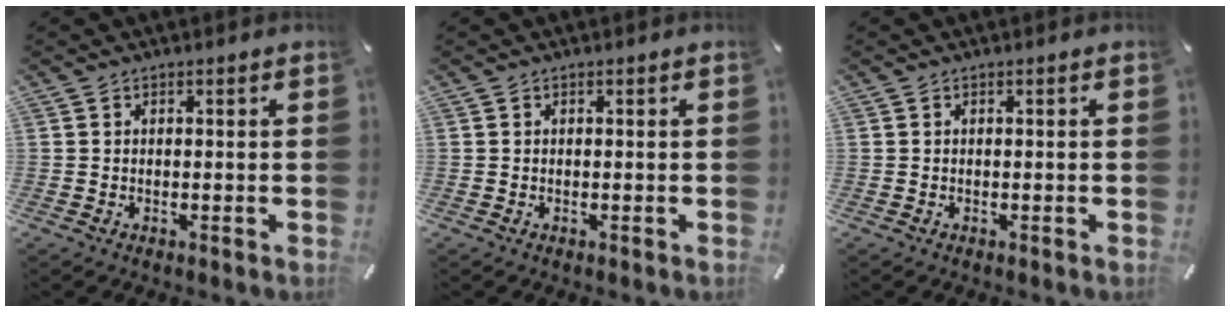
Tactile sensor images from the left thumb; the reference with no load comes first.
{"total": 0.0}
{"total": 0.0}